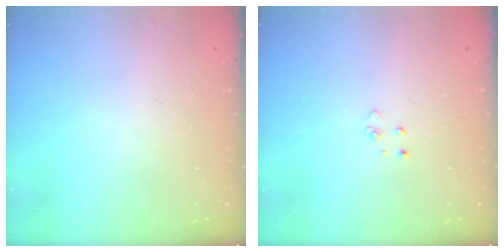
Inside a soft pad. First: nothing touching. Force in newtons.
{"total": 2.8, "press": 2.8, "slide": 0.3}